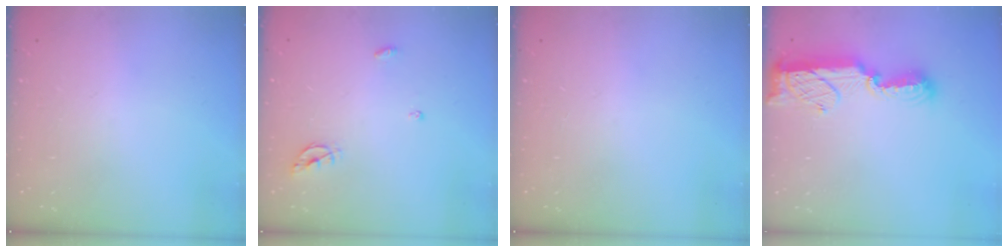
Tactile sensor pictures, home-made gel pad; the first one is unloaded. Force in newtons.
{"total": 5.5, "press": 5.5, "slide": 0.2}
{"total": 0.0}
{"total": 12.8, "press": 11.4, "slide": 5.9}